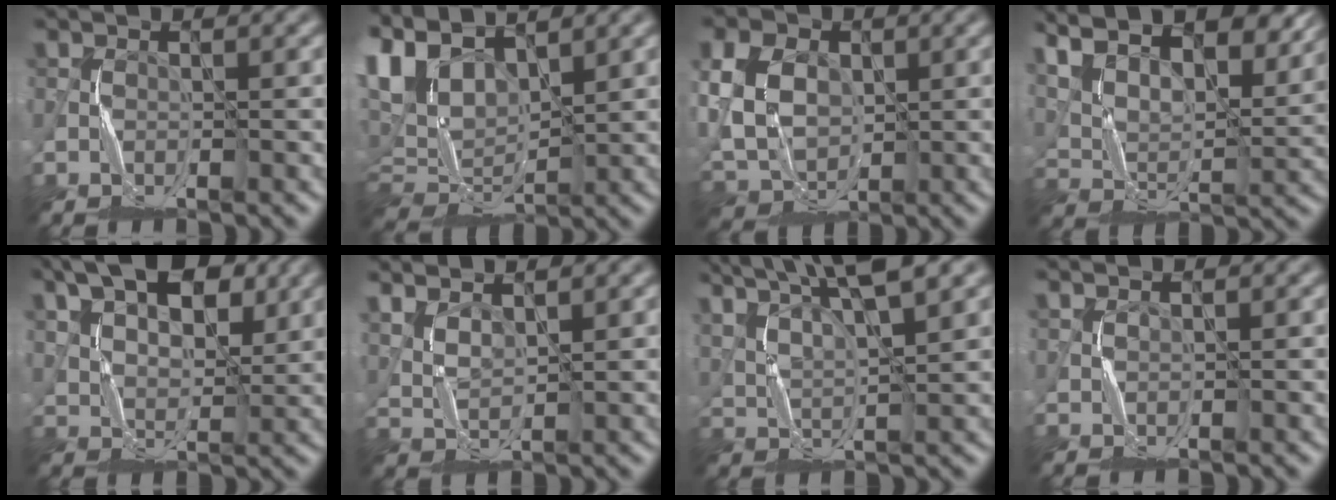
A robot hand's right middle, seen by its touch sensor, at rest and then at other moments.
{"total": 8.1, "force": [3.8, 4.4, 5.8], "torque": [-0.139, 0.010, 0.070]}
{"total": 9.0, "force": [1.3, 6.6, 5.9], "torque": [-0.144, 0.019, 0.016]}
{"total": 14.6, "force": [10.0, 5.7, 9.0], "torque": [-0.185, 0.029, 0.149]}
{"total": 11.2, "force": [5.6, 5.7, 7.8], "torque": [-0.127, 0.023, 0.081]}
{"total": 3.6, "force": [2.6, 1.1, 2.3], "torque": [-0.050, 0.004, 0.048]}
{"total": 10.2, "force": [6.8, 2.4, 7.2], "torque": [-0.137, 0.015, 0.099]}
{"total": 1.0, "force": [0.8, 0.2, 0.5], "torque": [-0.010, -0.002, 0.009]}